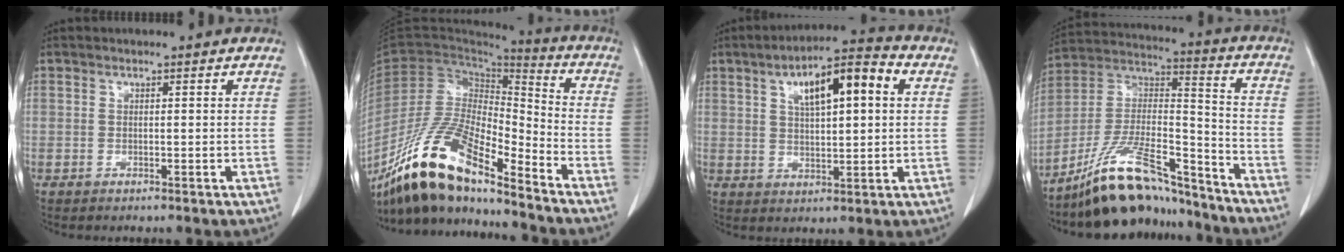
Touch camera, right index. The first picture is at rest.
{"total": 17.6, "force": [-14.0, 4.0, 9.9], "torque": [-0.185, 0.003, -0.261]}
{"total": 11.7, "force": [3.9, 3.1, 10.6], "torque": [-0.171, 0.028, 0.059]}
{"total": 17.3, "force": [-14.8, 3.9, 8.1], "torque": [-0.155, 0.028, -0.265]}